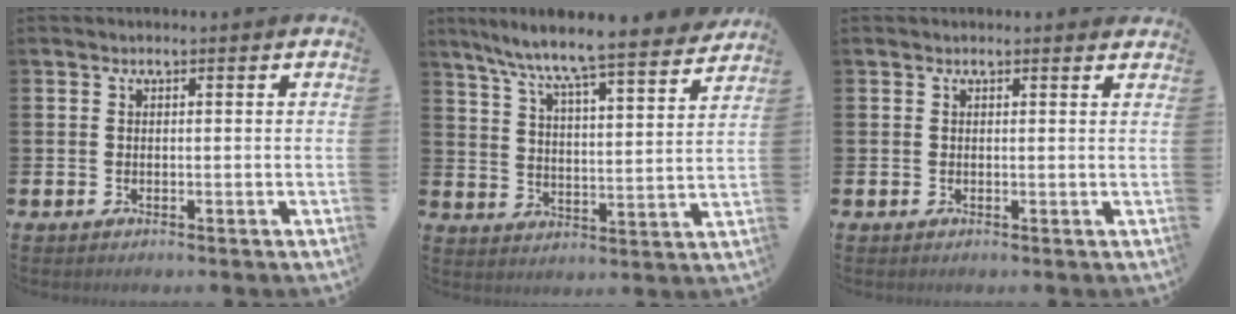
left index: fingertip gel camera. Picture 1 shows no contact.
{"total": 8.5, "force": [8.1, -0.3, 2.7], "torque": [-0.081, -0.068, 0.135]}
{"total": 0.6, "force": [0.6, 0.1, 0.1], "torque": [0.008, -0.003, 0.008]}